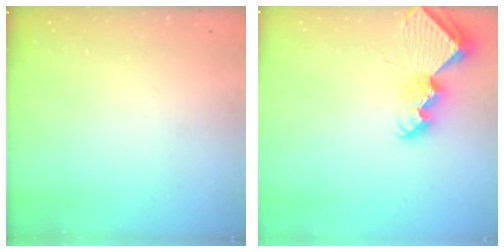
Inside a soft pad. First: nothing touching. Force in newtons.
{"total": 8.8, "press": 8.8, "slide": 0.4}